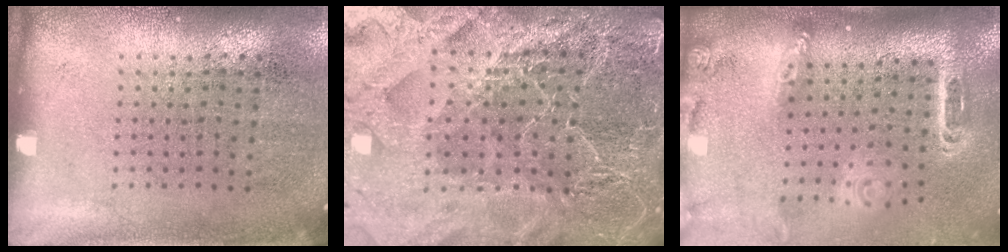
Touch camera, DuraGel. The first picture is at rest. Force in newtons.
{"total": 6.3, "press": 5.4, "slide": 3.1}
{"total": 2.6, "press": 1.8, "slide": 1.8}